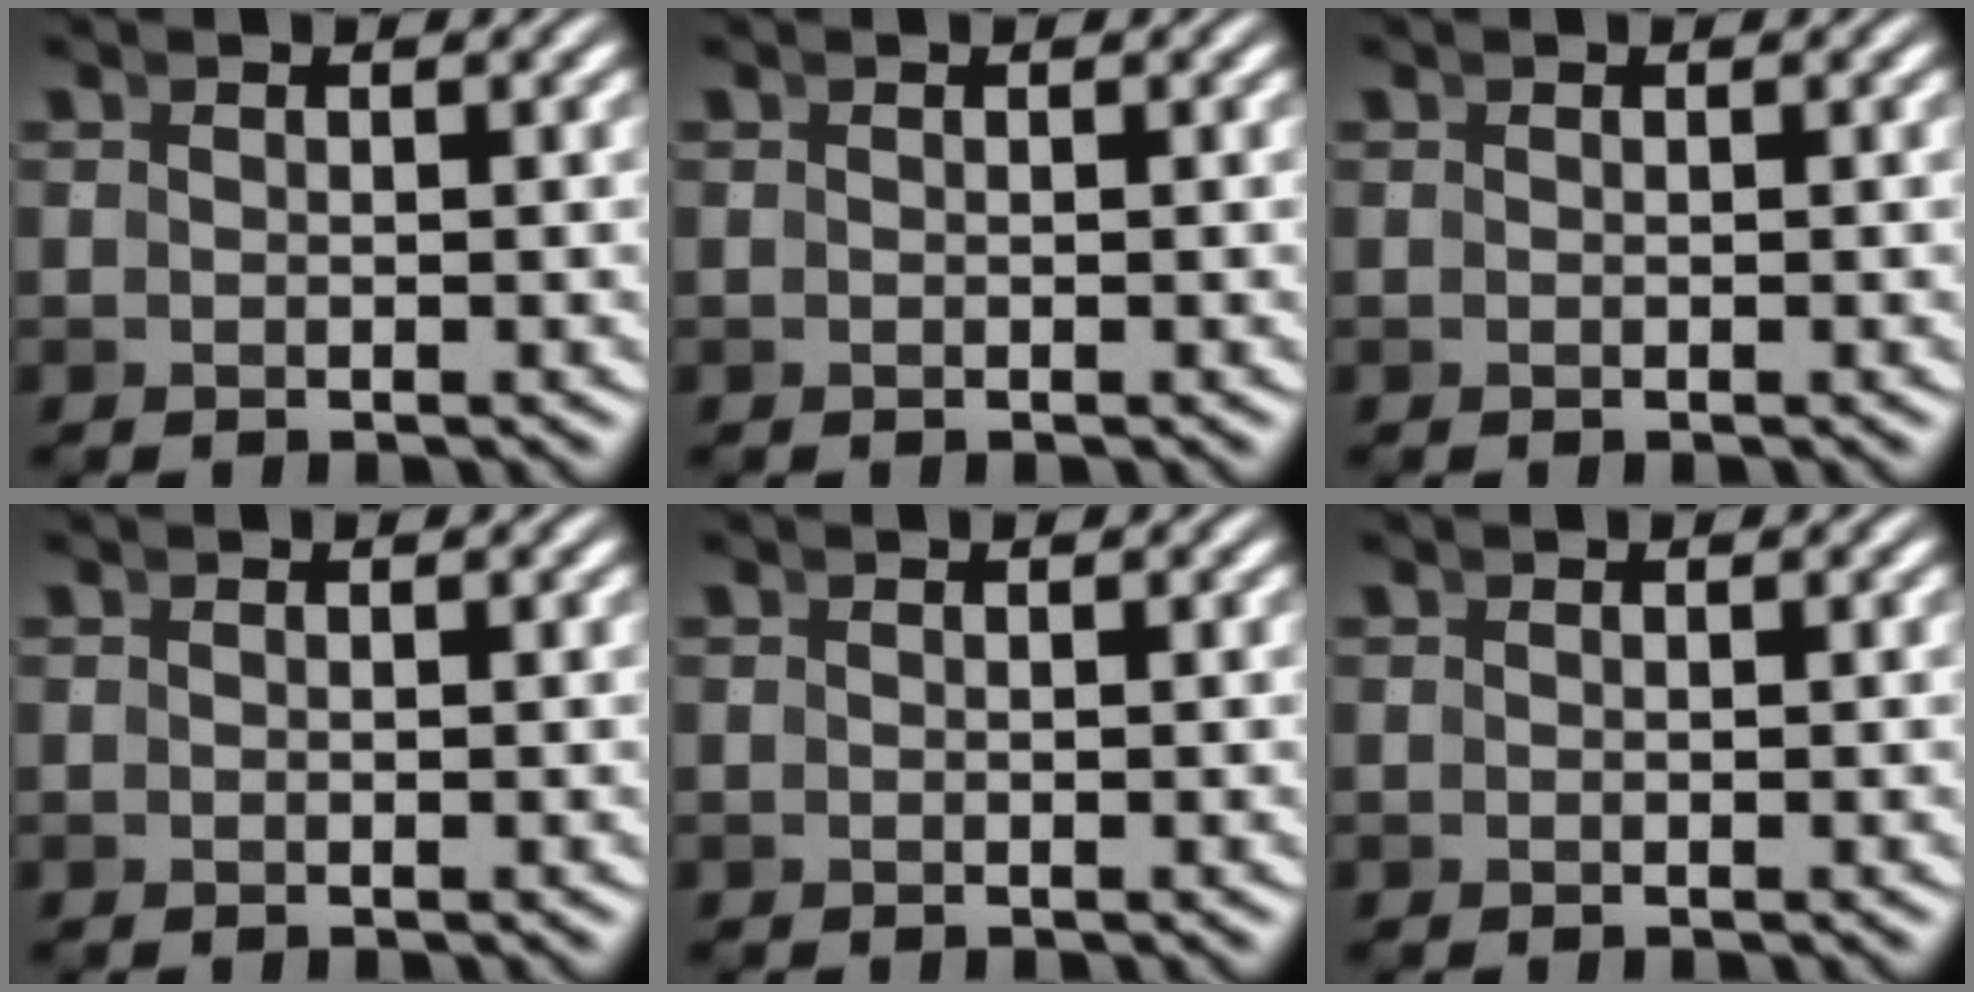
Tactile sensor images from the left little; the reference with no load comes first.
{"total": 0.0}
{"total": 0.0}
{"total": 0.0}
{"total": 0.0}
{"total": 0.0}